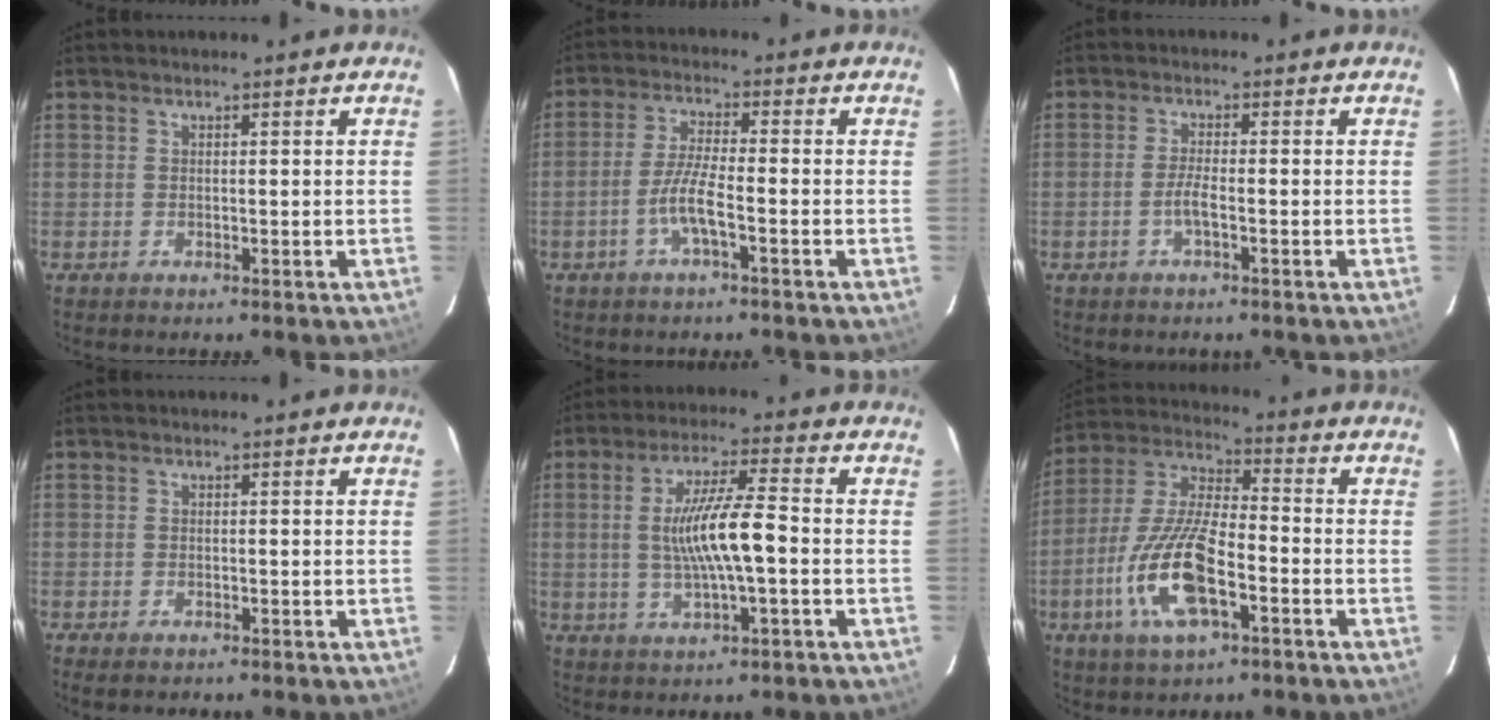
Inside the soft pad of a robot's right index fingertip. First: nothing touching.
{"total": 5.3, "force": [-2.4, 0.4, 4.7], "torque": [-0.101, 0.001, -0.046]}
{"total": 2.3, "force": [-1.1, 0.1, 2.1], "torque": [-0.043, -0.001, -0.020]}
{"total": 1.8, "force": [-1.3, 0.8, 0.9], "torque": [-0.020, -0.005, -0.024]}
{"total": 10.0, "force": [-1.0, 1.1, 9.9], "torque": [-0.183, 0.000, -0.015]}
{"total": 16.0, "force": [-6.1, 5.5, 13.7], "torque": [-0.292, -0.010, -0.118]}